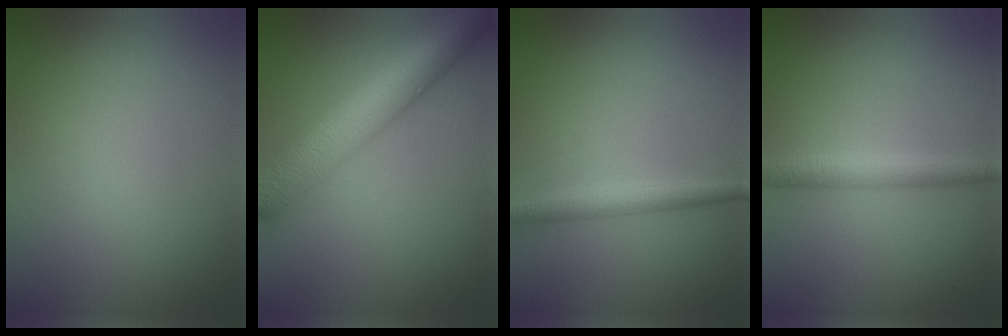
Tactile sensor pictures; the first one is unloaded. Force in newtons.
{"total": 9.3, "press": 9.3, "slide": 0.4}
{"total": 2.4, "press": 2.4, "slide": 0.1}
{"total": 2.9, "press": 2.9, "slide": 0.1}